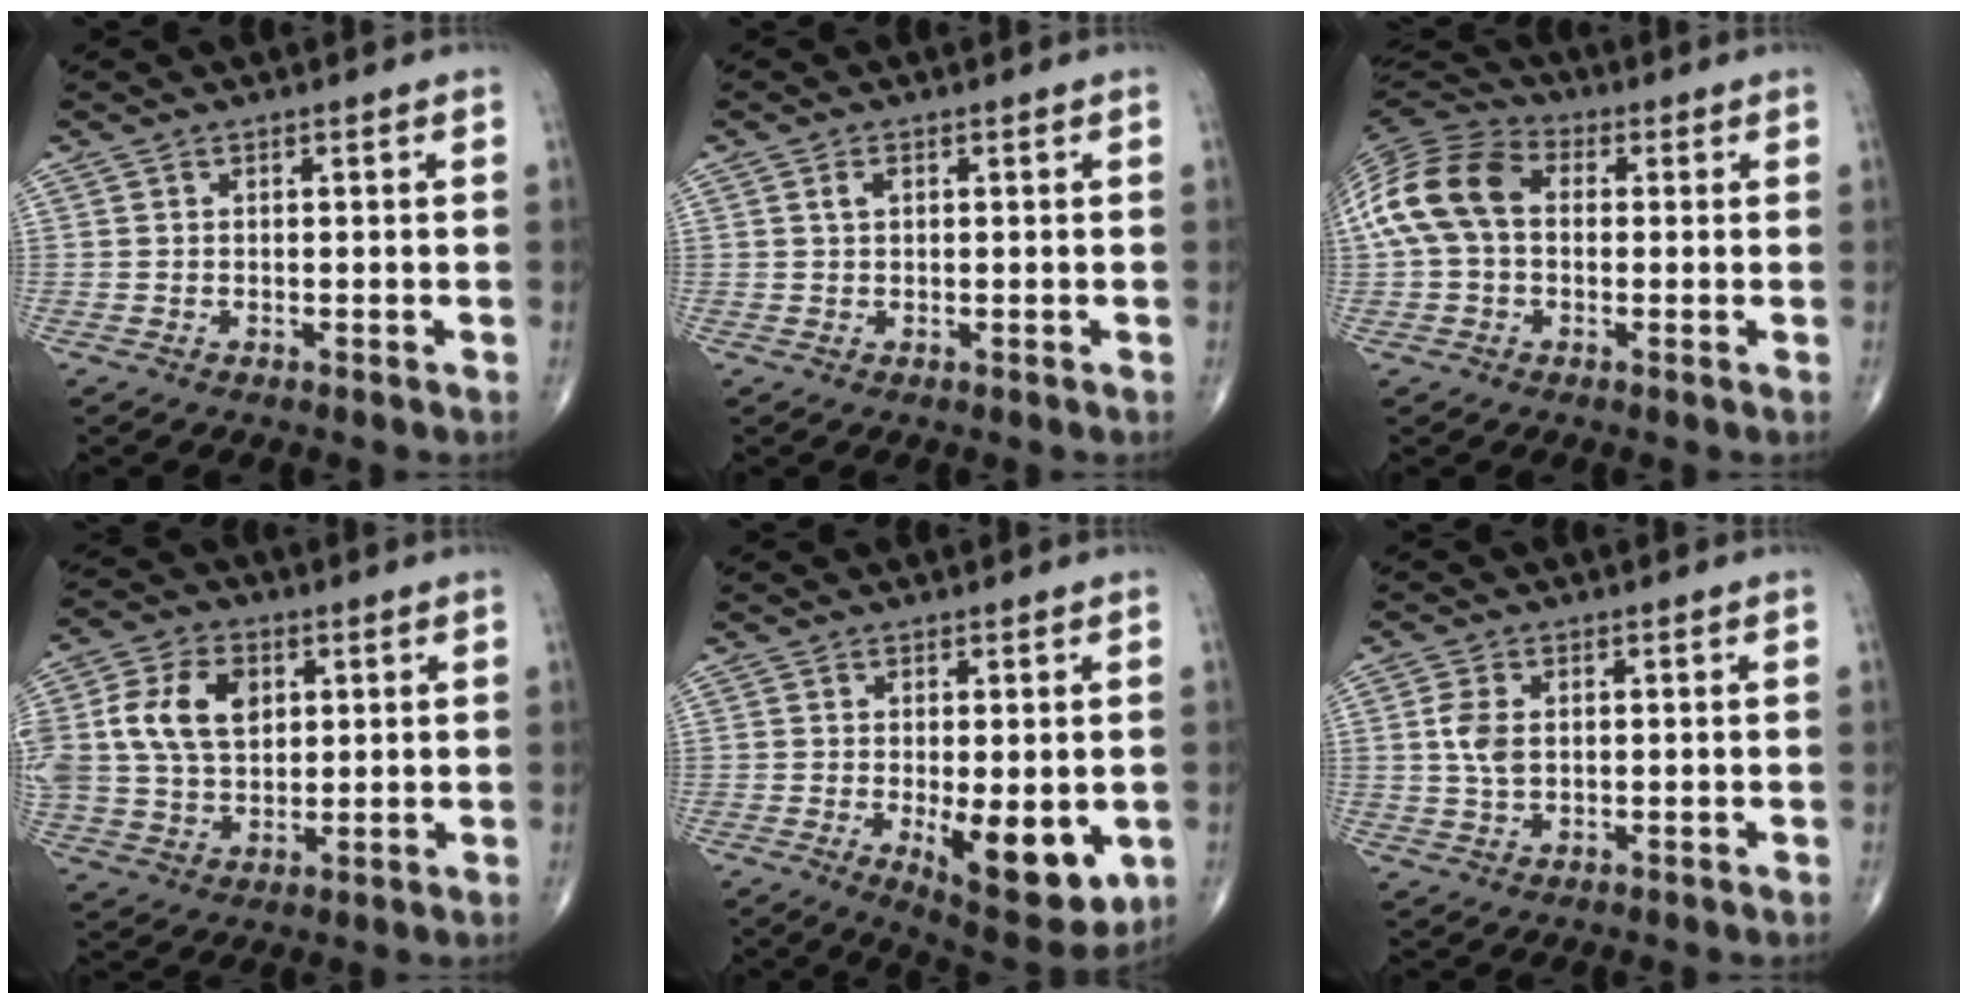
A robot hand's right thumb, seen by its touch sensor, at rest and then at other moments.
{"total": 1.4, "force": [0.4, 0.8, 1.0], "torque": [-0.022, 0.005, 0.009]}
{"total": 13.6, "force": [1.1, 9.6, 9.6], "torque": [-0.193, 0.036, 0.010]}
{"total": 15.2, "force": [3.5, 10.6, 10.3], "torque": [-0.205, 0.002, 0.067]}
{"total": 12.1, "force": [-2.5, 4.8, 10.9], "torque": [-0.133, -0.025, -0.022]}
{"total": 4.4, "force": [0.6, 2.8, 3.4], "torque": [-0.069, -0.001, 0.012]}